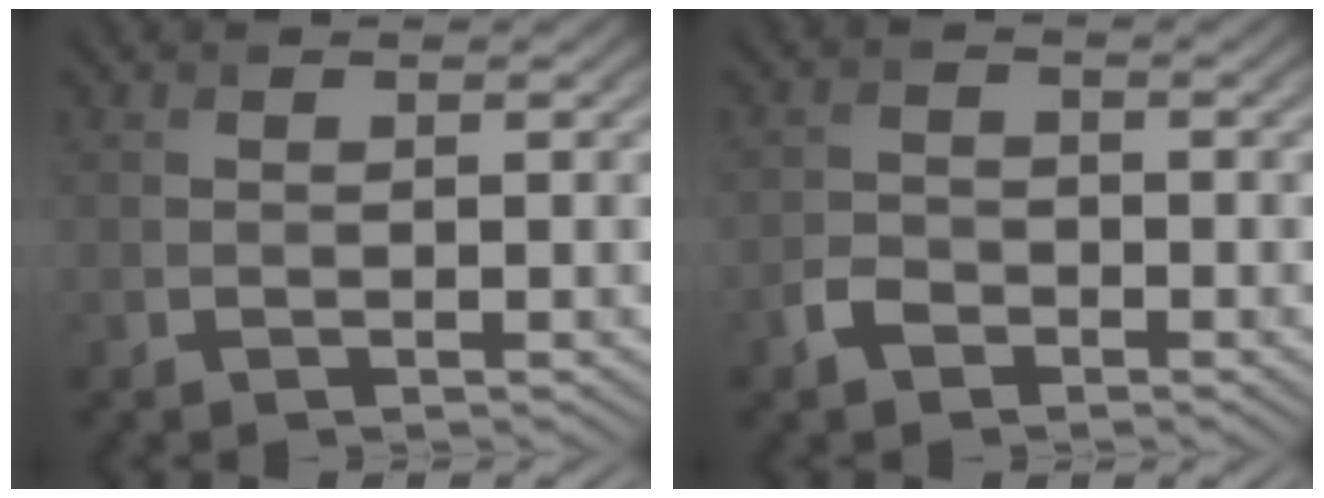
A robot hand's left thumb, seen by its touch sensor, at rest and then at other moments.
{"total": 2.6, "force": [-1.6, 1.7, 1.1], "torque": [-0.023, 0.001, -0.040]}